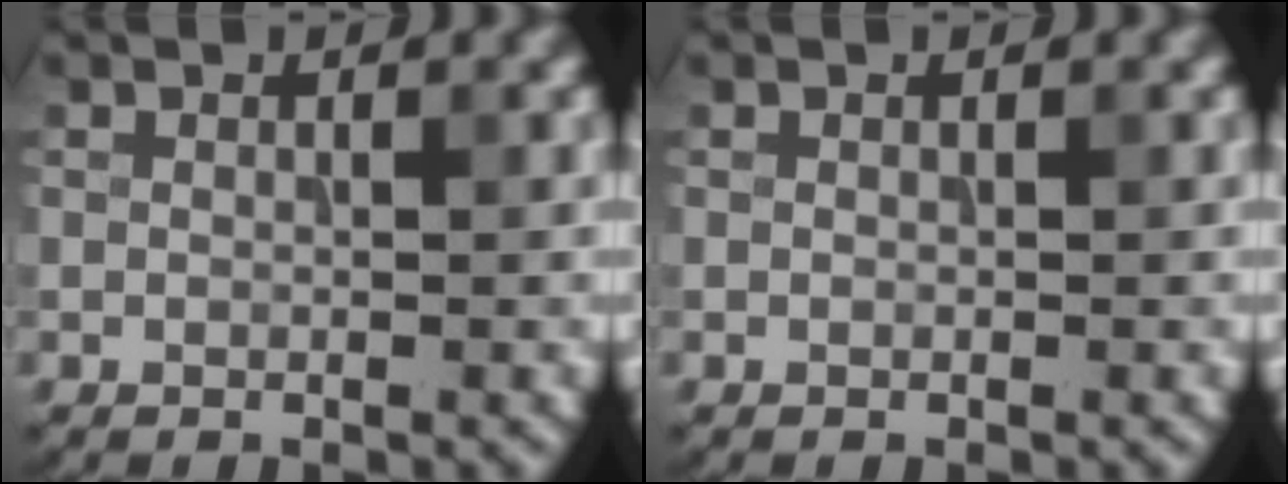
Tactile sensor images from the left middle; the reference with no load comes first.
{"total": 0.0}